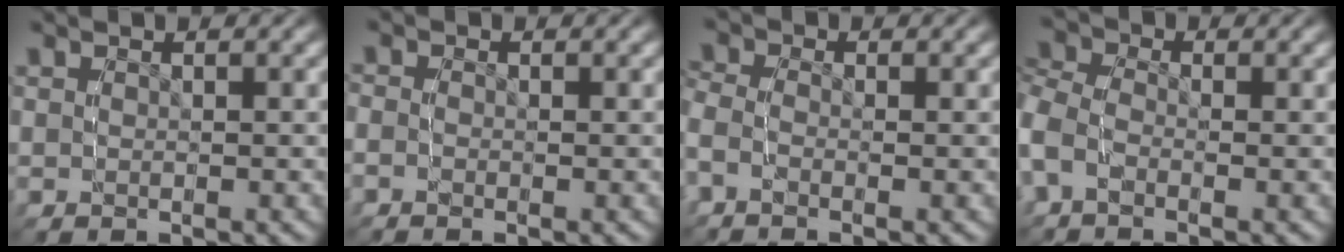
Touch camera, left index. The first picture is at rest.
{"total": 2.2, "force": [-1.3, -1.6, -0.8], "torque": [0.017, -0.003, -0.025]}
{"total": 3.5, "force": [-3.0, -1.7, -0.7], "torque": [0.006, -0.005, -0.053]}
{"total": 3.6, "force": [-2.3, 2.3, 1.6], "torque": [-0.039, -0.007, -0.044]}